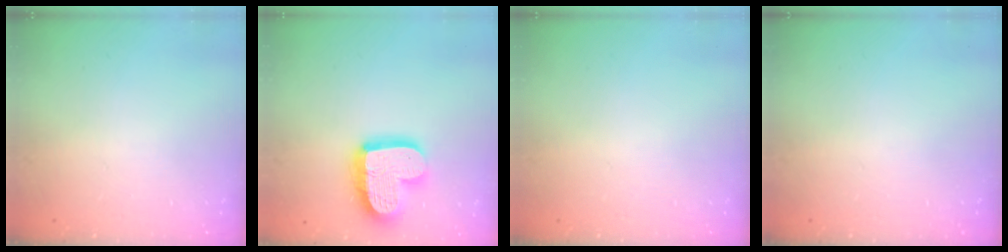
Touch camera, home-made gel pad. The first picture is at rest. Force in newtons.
{"total": 17.7, "press": 17.7, "slide": 1.1}
{"total": 0.0}
{"total": 0.0}